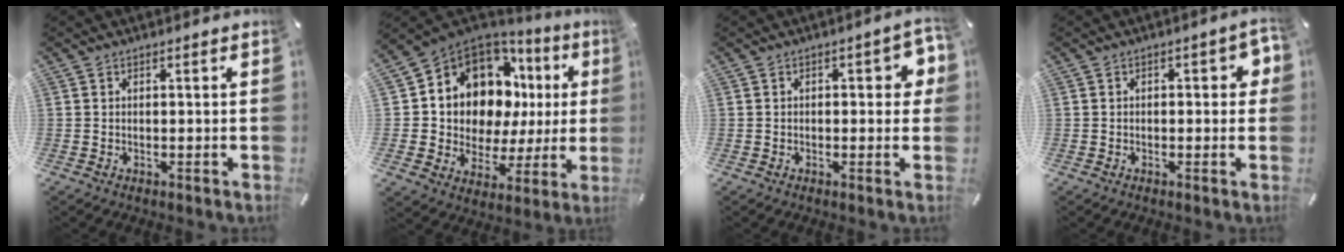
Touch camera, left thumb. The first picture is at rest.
{"total": 11.7, "force": [5.3, 9.2, 4.9], "torque": [-0.086, -0.070, 0.102]}
{"total": 5.7, "force": [0.2, 2.7, 5.0], "torque": [-0.067, 0.008, -0.001]}
{"total": 3.9, "force": [-0.2, 2.0, 3.3], "torque": [-0.044, 0.007, -0.009]}